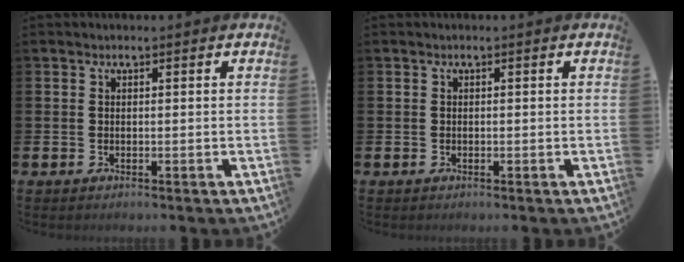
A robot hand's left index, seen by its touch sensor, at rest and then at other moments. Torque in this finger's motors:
{"motor_torque": [-0.04, -0.20, -0.10, -0.01]}